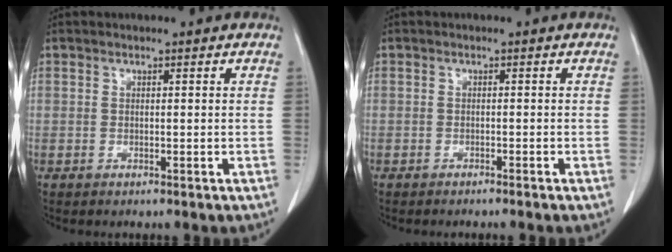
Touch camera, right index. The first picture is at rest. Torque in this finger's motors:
{"motor_torque": [-0.66, -0.62, -0.24, -0.05]}